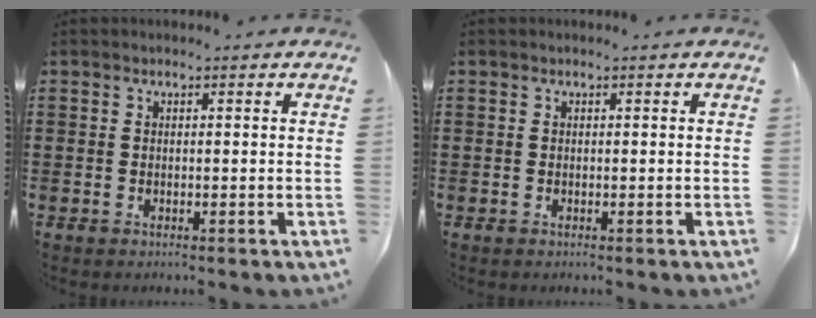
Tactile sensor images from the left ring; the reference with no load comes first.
{"total": 0.0}